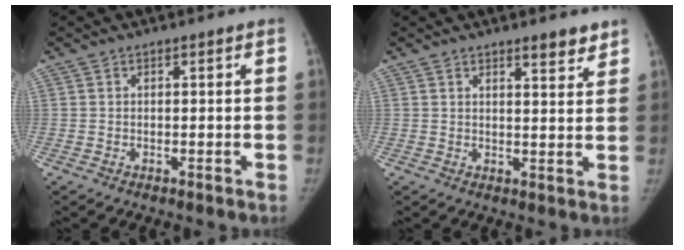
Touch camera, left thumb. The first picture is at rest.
{"total": 4.0, "force": [3.2, 1.0, 2.2], "torque": [-0.016, -0.024, 0.043]}